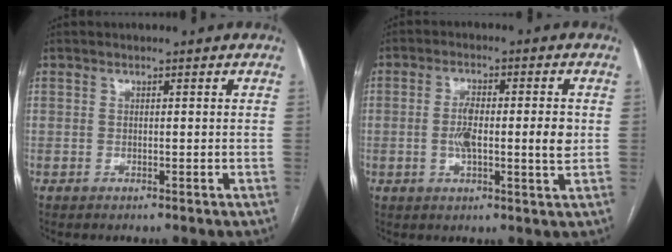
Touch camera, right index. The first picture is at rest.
{"total": 7.4, "force": [-0.2, 1.5, 7.3], "torque": [-0.127, 0.003, -0.007]}